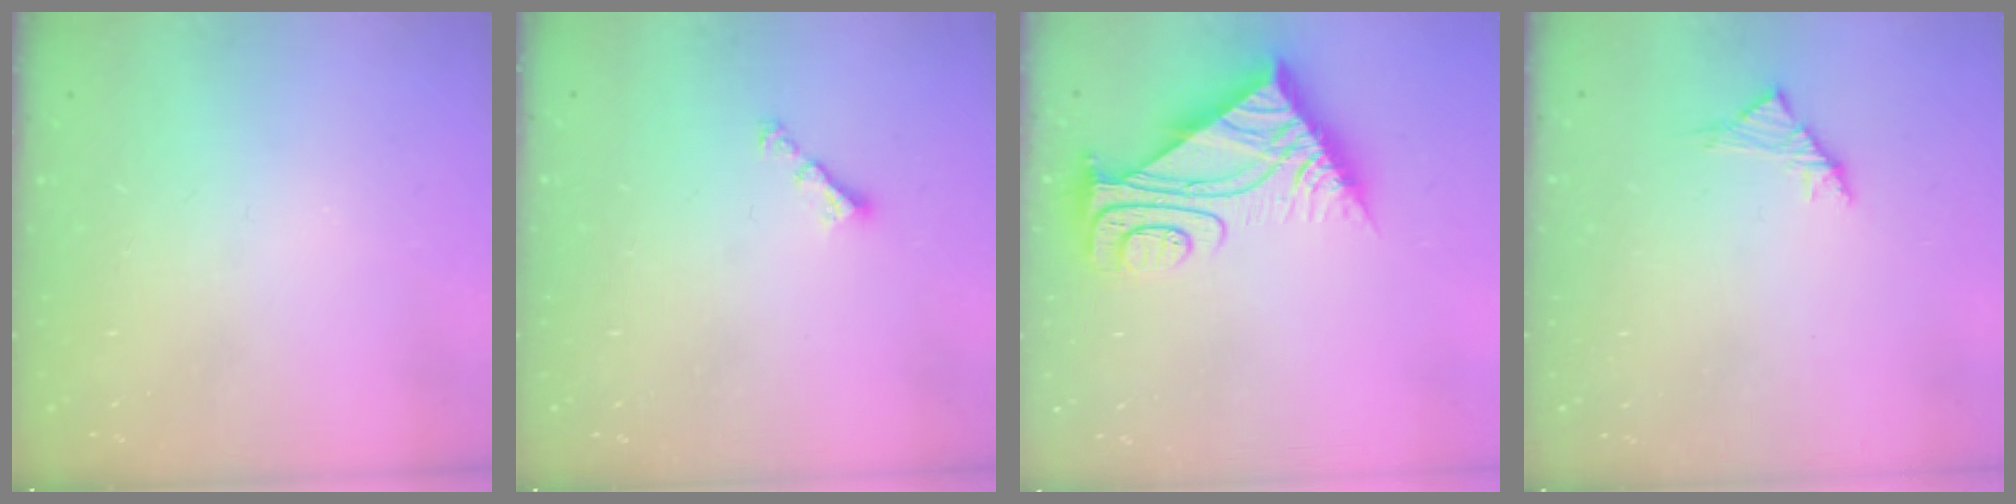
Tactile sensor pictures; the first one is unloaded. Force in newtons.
{"total": 3.0, "press": 2.9, "slide": 0.5}
{"total": 10.2, "press": 10.2, "slide": 0.8}
{"total": 2.8, "press": 2.6, "slide": 0.8}